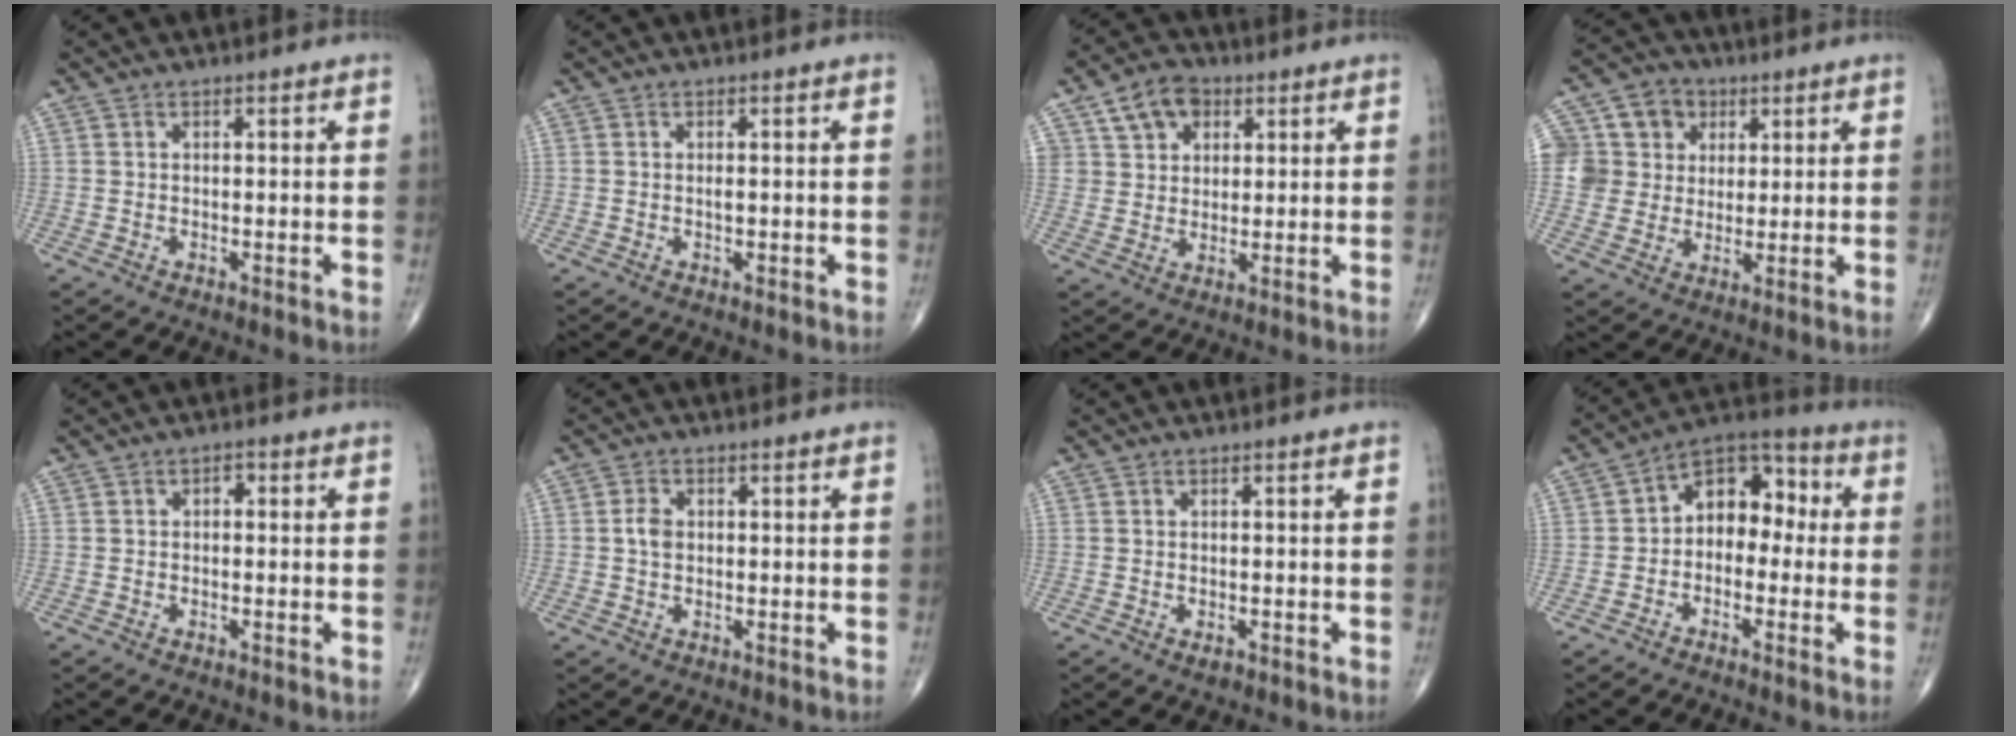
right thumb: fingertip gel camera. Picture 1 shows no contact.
{"total": 0.6, "force": [-0.1, 0.2, 0.5], "torque": [-0.012, 0.000, -0.001]}
{"total": 8.0, "force": [3.6, 6.1, 3.8], "torque": [-0.032, -0.007, 0.060]}
{"total": 11.7, "force": [3.2, 10.6, 3.6], "torque": [-0.039, 0.013, 0.053]}
{"total": 1.2, "force": [0.0, 0.8, 0.9], "torque": [-0.005, 0.006, -0.008]}
{"total": 2.6, "force": [0.2, 1.9, 1.8], "torque": [-0.033, 0.003, -0.001]}
{"total": 1.0, "force": [-0.5, 0.6, 0.6], "torque": [-0.011, 0.000, -0.005]}
{"total": 10.3, "force": [-0.3, 7.2, 7.3], "torque": [-0.073, 0.044, -0.027]}